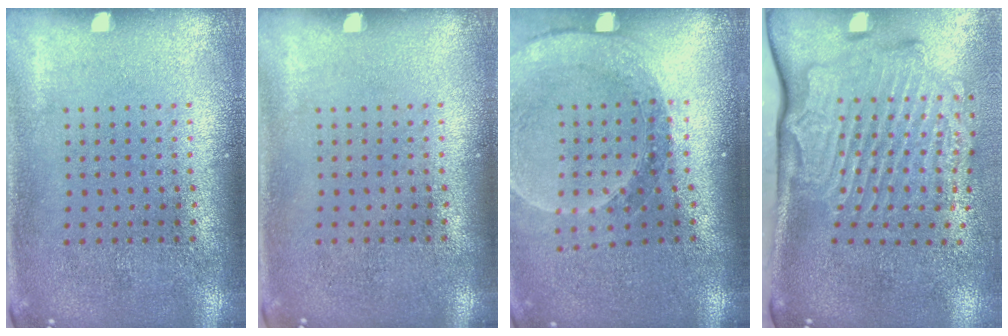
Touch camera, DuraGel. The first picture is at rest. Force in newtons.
{"total": 0.0}
{"total": 1.5, "press": 1.5, "slide": 0.1}
{"total": 3.2, "press": 2.2, "slide": 2.3}